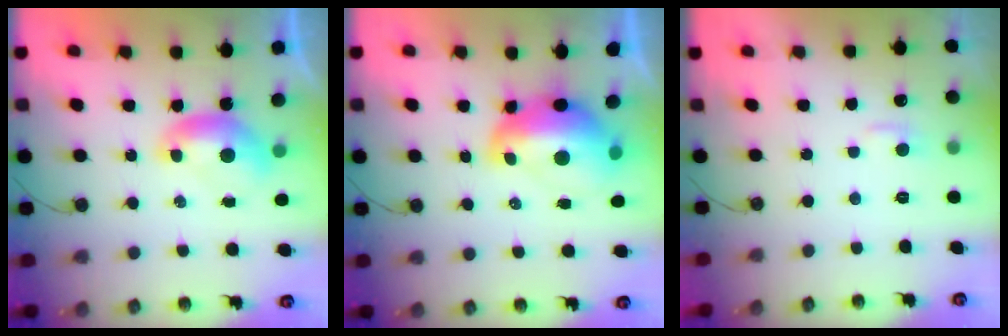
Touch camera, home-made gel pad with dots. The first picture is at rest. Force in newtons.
{"total": 6.3, "press": 6.2, "slide": 1.3}
{"total": 2.5, "press": 2.5, "slide": 0.5}